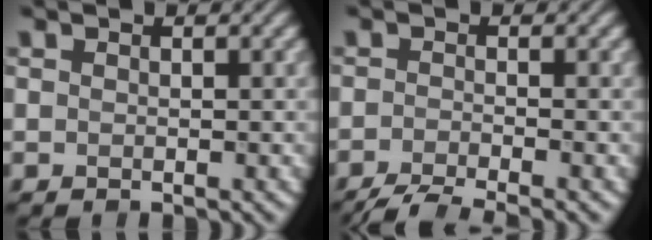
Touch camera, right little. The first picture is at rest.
{"total": 4.5, "force": [-3.5, 0.8, 2.7], "torque": [-0.039, -0.007, -0.071]}